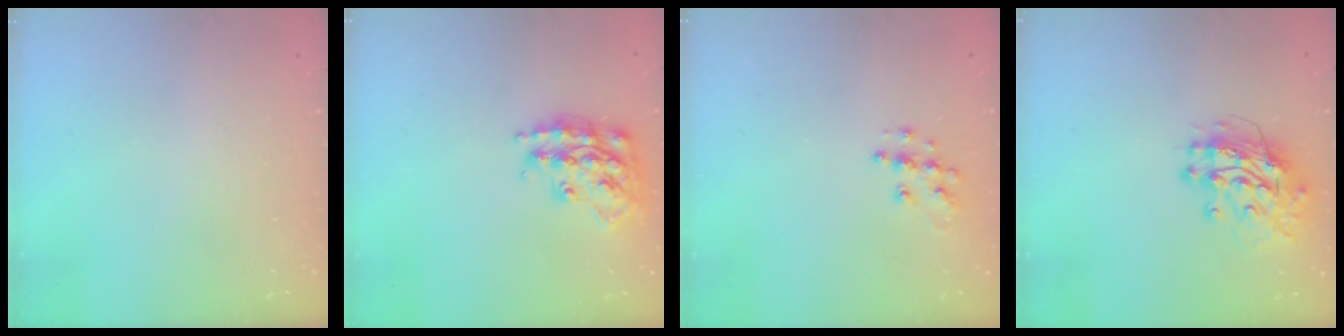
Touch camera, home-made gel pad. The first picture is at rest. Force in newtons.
{"total": 17.9, "press": 17.8, "slide": 1.1}
{"total": 8.5, "press": 8.5, "slide": 0.4}
{"total": 12.8, "press": 12.7, "slide": 1.1}